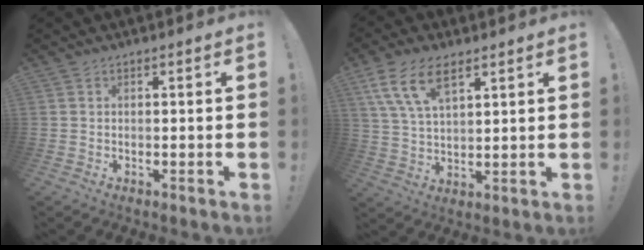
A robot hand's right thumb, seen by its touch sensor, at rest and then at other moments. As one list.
[{"total": 11.4, "force": [6.6, 5.6, 7.5], "torque": [-0.153, -0.008, 0.126]}]